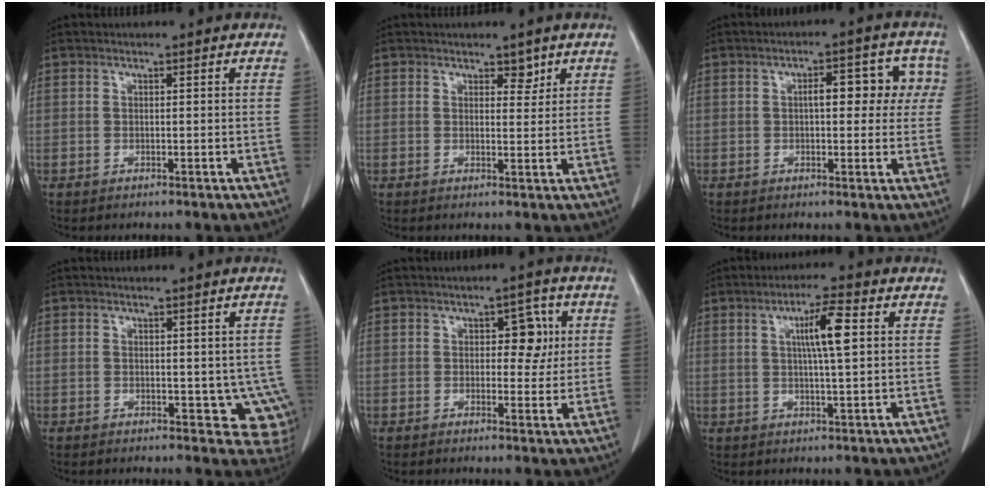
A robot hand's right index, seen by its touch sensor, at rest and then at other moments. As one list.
[{"total": 1.9, "force": [1.4, 1.0, 0.8], "torque": [-0.005, -0.006, 0.019]}, {"total": 7.3, "force": [1.4, 3.2, 6.4], "torque": [-0.075, 0.031, 0.013]}, {"total": 5.8, "force": [-0.4, 3.8, 4.3], "torque": [-0.023, -0.005, 0.001]}, {"total": 4.8, "force": [1.1, 2.6, 3.8], "torque": [-0.045, 0.013, 0.017]}, {"total": 6.5, "force": [1.7, 0.2, 6.2], "torque": [-0.108, 0.003, 0.028]}]